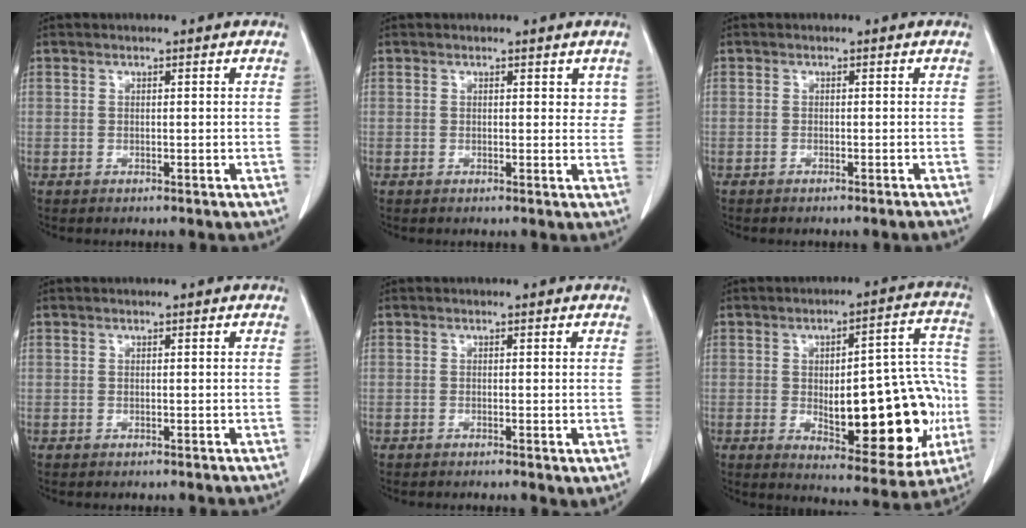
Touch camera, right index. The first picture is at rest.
{"total": 2.1, "force": [1.1, 1.3, 1.1], "torque": [-0.001, -0.001, 0.011]}
{"total": 1.1, "force": [-1.0, -0.3, 0.4], "torque": [-0.006, 0.003, -0.015]}
{"total": 0.0}
{"total": 0.6, "force": [-0.3, 0.1, 0.6], "torque": [-0.010, -0.001, -0.006]}
{"total": 21.3, "force": [-3.6, 7.4, 19.6], "torque": [-0.212, 0.028, -0.023]}